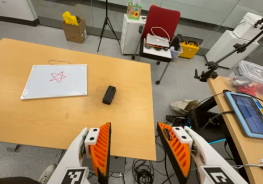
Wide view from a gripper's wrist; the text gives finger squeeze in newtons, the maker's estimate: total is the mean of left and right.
{"total": 0.0}